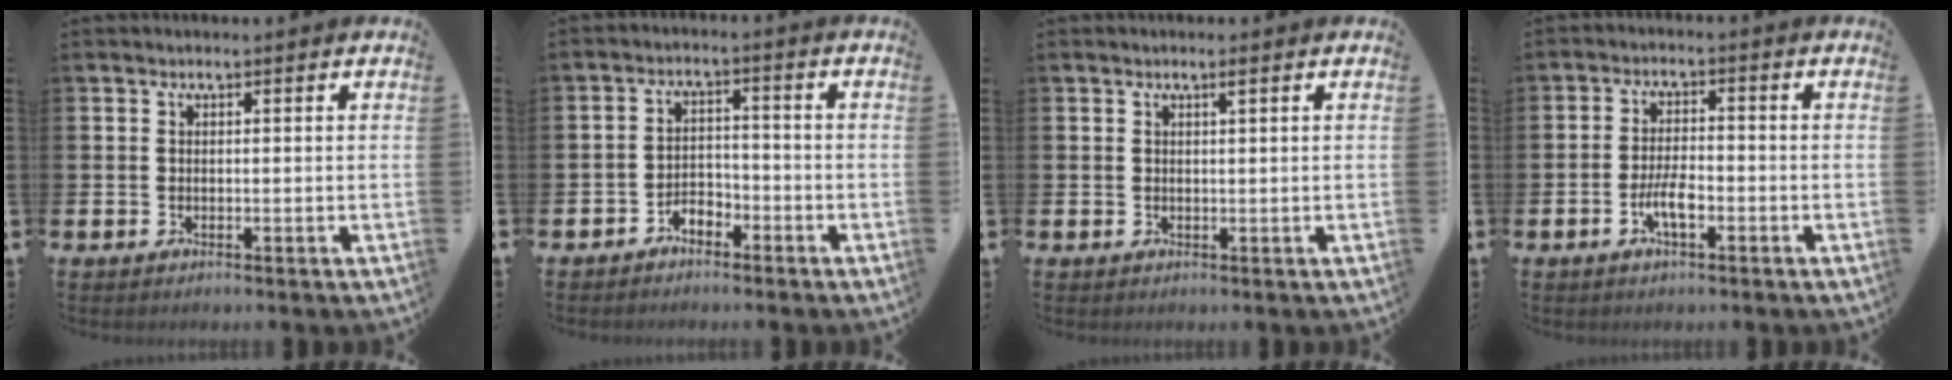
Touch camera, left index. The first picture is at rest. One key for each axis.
{"total": 2.7, "fx": -2.5, "fy": 1.1, "fz": 0.4, "tx": -0.018, "ty": 0.008, "tz": -0.052}
{"total": 1.0, "fx": 0.5, "fy": 0.1, "fz": 0.8, "tx": -0.006, "ty": -0.002, "tz": 0.006}
{"total": 3.9, "fx": -1.4, "fy": 1.4, "fz": 3.3, "tx": -0.068, "ty": 0.006, "tz": -0.027}